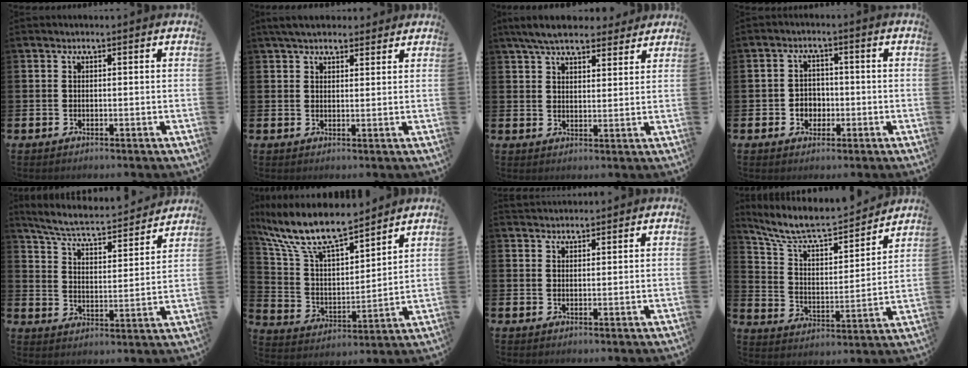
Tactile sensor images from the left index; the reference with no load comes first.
{"total": 4.2, "force": [3.7, 1.5, 1.2], "torque": [-0.031, -0.008, 0.069]}
{"total": 6.6, "force": [6.1, 1.6, 2.0], "torque": [-0.057, -0.018, 0.113]}
{"total": 2.9, "force": [-0.8, 2.6, 1.0], "torque": [-0.018, 0.003, -0.023]}
{"total": 6.0, "force": [5.5, 0.8, 2.1], "torque": [-0.073, -0.046, 0.089]}
{"total": 11.0, "force": [9.7, 2.2, 4.7], "torque": [-0.140, -0.058, 0.168]}
{"total": 2.0, "force": [2.0, 0.4, 0.0], "torque": [0.005, -0.010, 0.035]}
{"total": 8.8, "force": [7.9, 2.2, 3.3], "torque": [-0.107, -0.056, 0.135]}